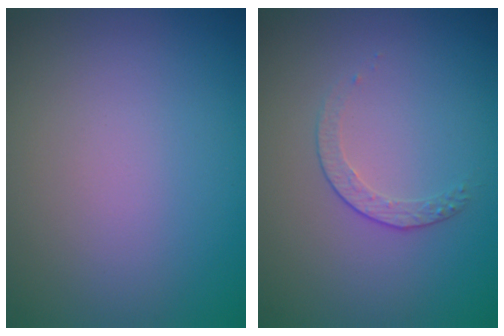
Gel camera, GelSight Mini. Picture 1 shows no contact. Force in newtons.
{"total": 1.5, "press": 0.9, "slide": 1.2}